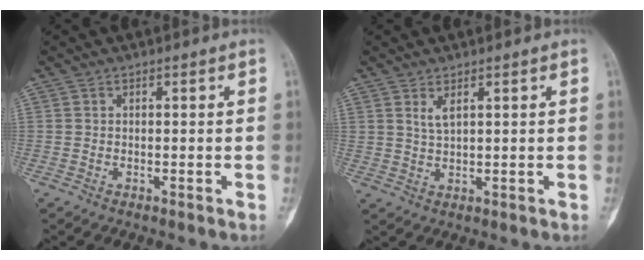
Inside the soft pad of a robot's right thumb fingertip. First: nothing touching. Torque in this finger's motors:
{"motor_torque": [0.08, 0.09, 0.25, 0.37, 0.01]}